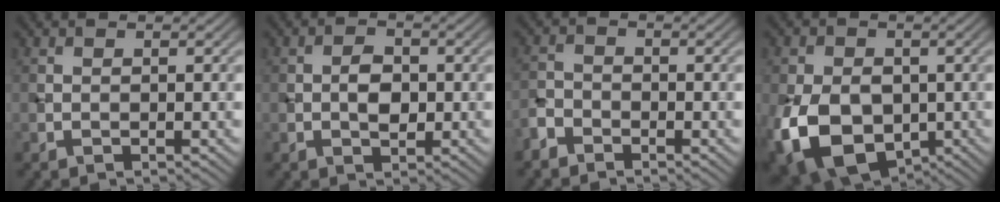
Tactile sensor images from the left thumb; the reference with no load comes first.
{"total": 2.9, "force": [-0.3, 1.8, 2.2], "torque": [-0.038, 0.002, -0.008]}
{"total": 2.4, "force": [-2.1, 1.1, 0.6], "torque": [-0.013, -0.003, -0.055]}
{"total": 13.0, "force": [-4.0, 9.1, 8.5], "torque": [-0.159, -0.024, -0.067]}